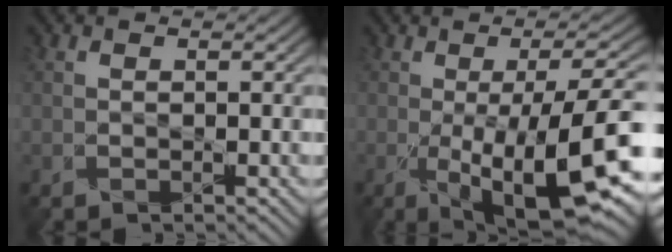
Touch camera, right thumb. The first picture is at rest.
{"total": 14.0, "force": [-3.1, 4.5, 12.9], "torque": [-0.193, -0.027, -0.037]}